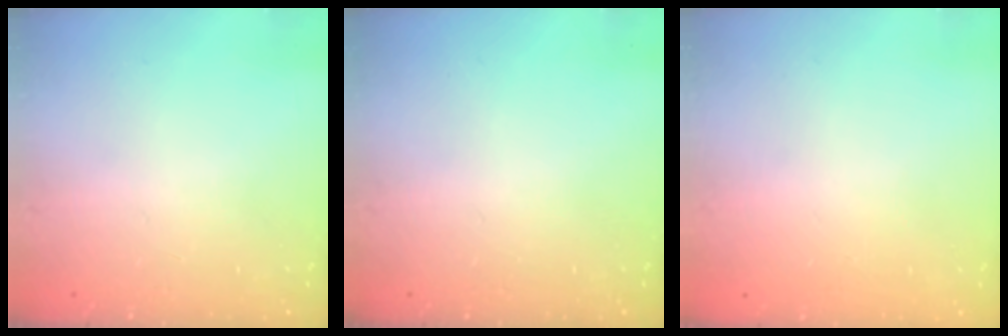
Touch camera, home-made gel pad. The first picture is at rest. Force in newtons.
{"total": 0.0}
{"total": 0.0}